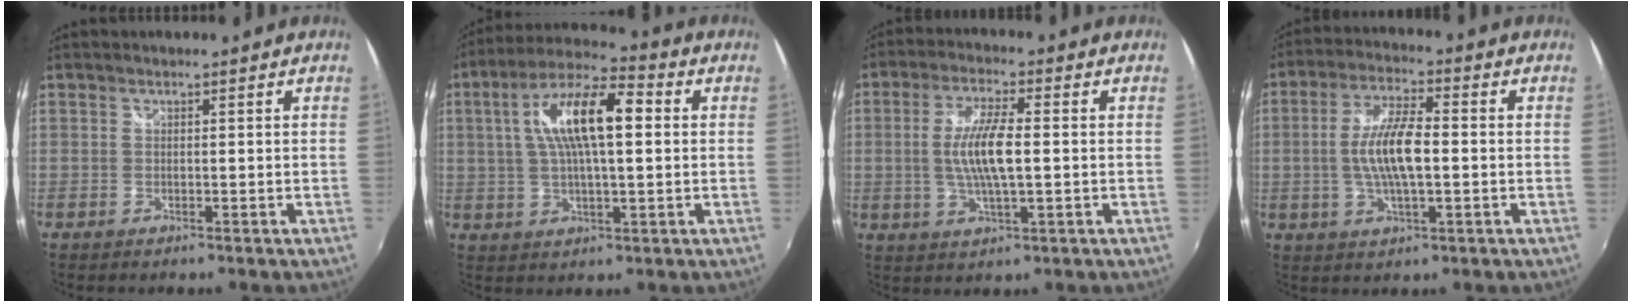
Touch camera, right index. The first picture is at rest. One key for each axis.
{"total": 14.2, "fx": 2.7, "fy": 4.5, "fz": 13.3, "tx": -0.242, "ty": 0.024, "tz": 0.040}
{"total": 8.9, "fx": -0.2, "fy": 2.0, "fz": 8.7, "tx": -0.169, "ty": -0.001, "tz": -0.004}
{"total": 9.9, "fx": -0.8, "fy": 3.0, "fz": 9.4, "tx": -0.186, "ty": 0.004, "tz": -0.016}